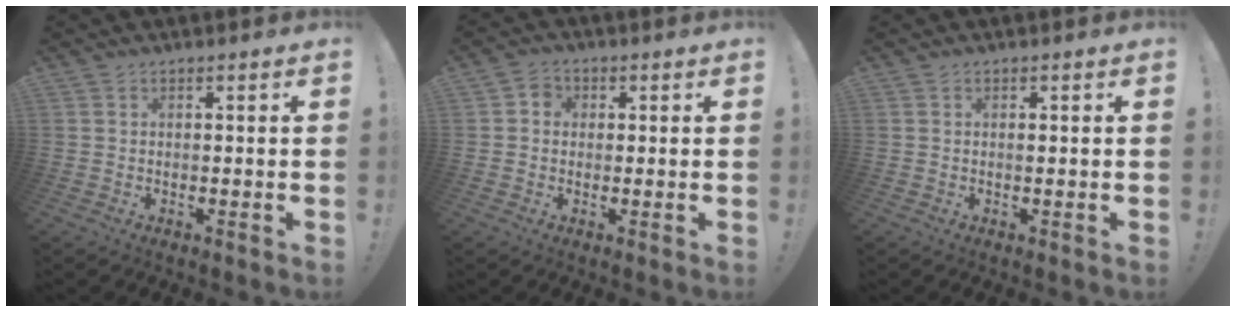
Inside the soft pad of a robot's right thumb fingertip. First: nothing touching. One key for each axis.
{"total": 3.7, "fx": -0.4, "fy": 3.3, "fz": 1.5, "tx": -0.022, "ty": 0.008, "tz": -0.006}
{"total": 0.0}